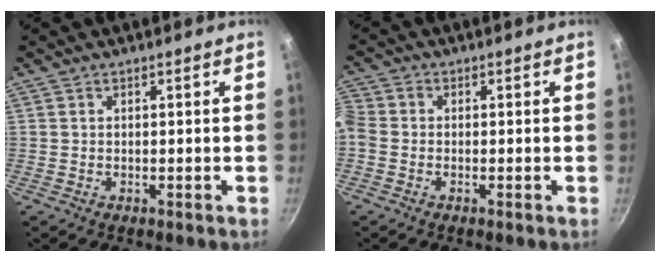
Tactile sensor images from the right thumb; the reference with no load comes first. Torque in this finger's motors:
{"motor_torque": [1.77, 2.64, 1.10, -0.81, 0.35]}